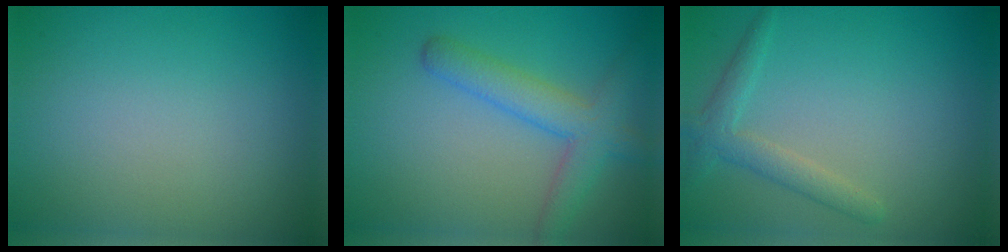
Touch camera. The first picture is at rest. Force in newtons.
{"total": 4.2, "press": 4.2, "slide": 0.1}
{"total": 2.3, "press": 2.3, "slide": 0.2}